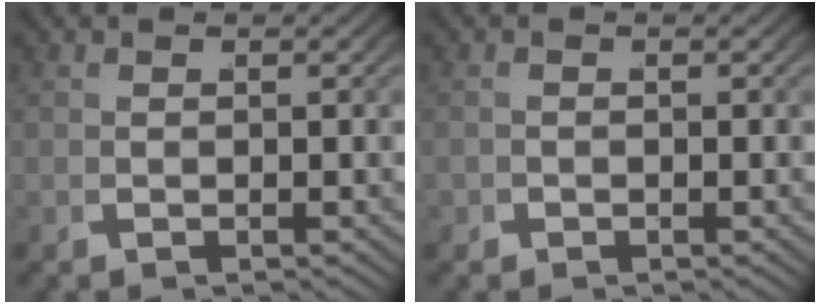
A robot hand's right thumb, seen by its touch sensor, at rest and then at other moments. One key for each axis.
{"total": 0.6, "fx": -0.5, "fy": 0.4, "fz": 0.0, "tx": -0.001, "ty": -0.001, "tz": -0.010}